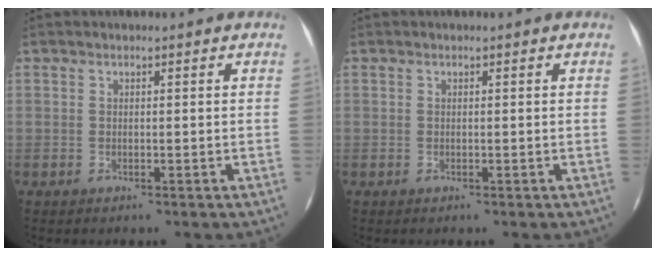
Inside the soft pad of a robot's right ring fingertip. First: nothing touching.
{"total": 0.0}